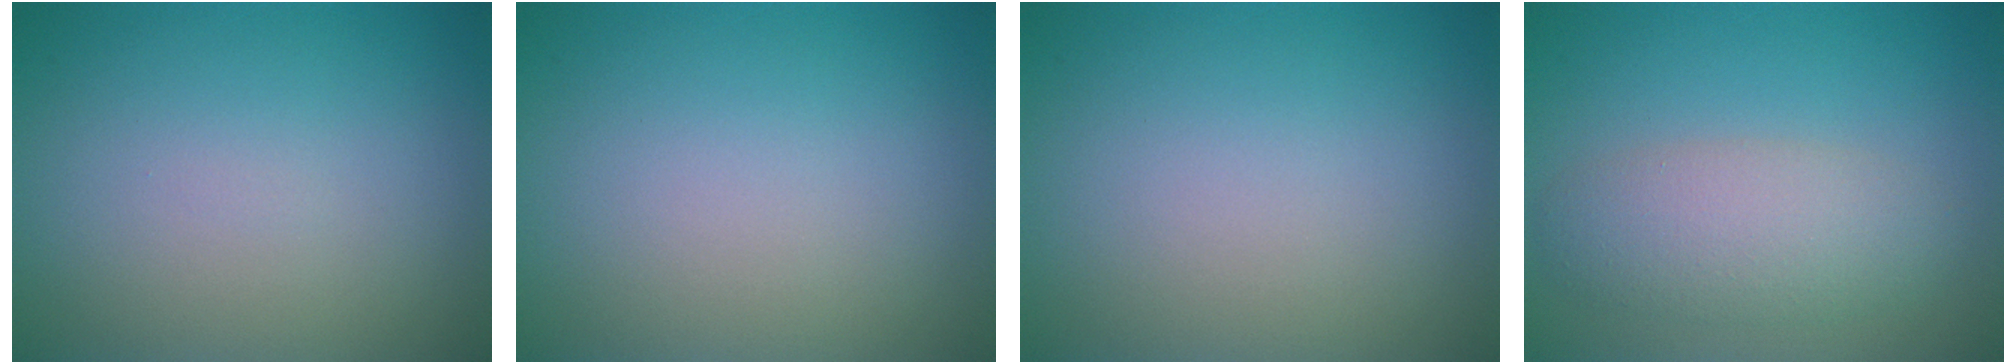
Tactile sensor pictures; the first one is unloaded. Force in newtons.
{"total": 0.0}
{"total": 0.0}
{"total": 4.2, "press": 4.2, "slide": 0.1}